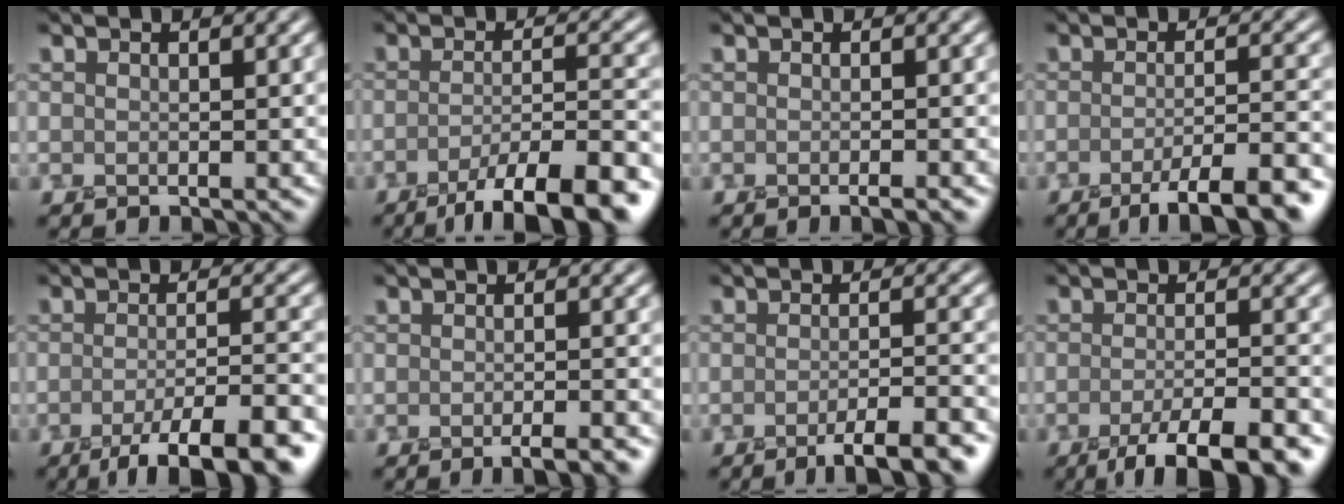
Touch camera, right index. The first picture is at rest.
{"total": 9.4, "force": [-5.8, 2.2, 7.0], "torque": [-0.094, 0.002, -0.091]}
{"total": 1.2, "force": [-0.6, 0.2, 1.1], "torque": [-0.009, -0.002, -0.010]}
{"total": 6.9, "force": [-3.9, 1.5, 5.5], "torque": [-0.076, 0.003, -0.061]}
{"total": 8.1, "force": [-4.7, 1.8, 6.3], "torque": [-0.085, -0.002, -0.074]}
{"total": 2.7, "force": [-1.6, 0.6, 2.2], "torque": [-0.019, 0.001, -0.026]}
{"total": 5.4, "force": [-3.1, 1.2, 4.3], "torque": [-0.055, 0.001, -0.049]}
{"total": 6.8, "force": [-4.1, 1.6, 5.2], "torque": [-0.075, -0.002, -0.067]}